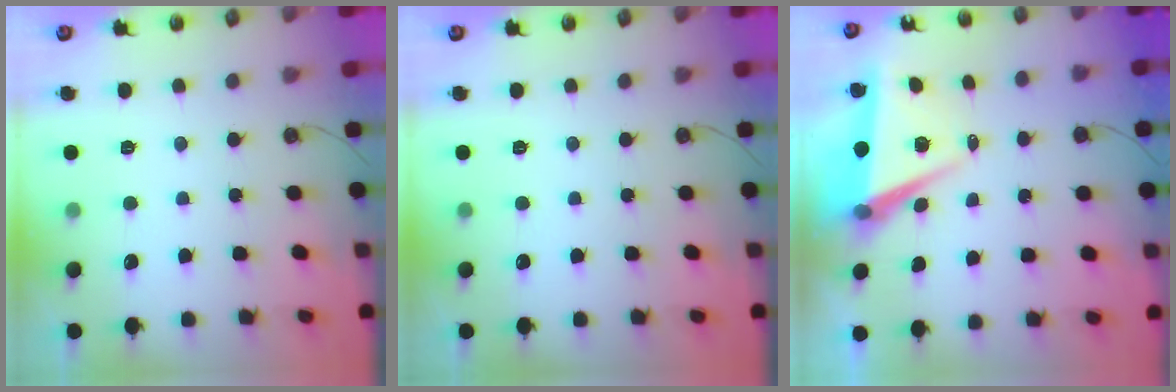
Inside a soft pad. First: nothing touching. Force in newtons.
{"total": 0.0}
{"total": 6.8, "press": 5.2, "slide": 4.3}